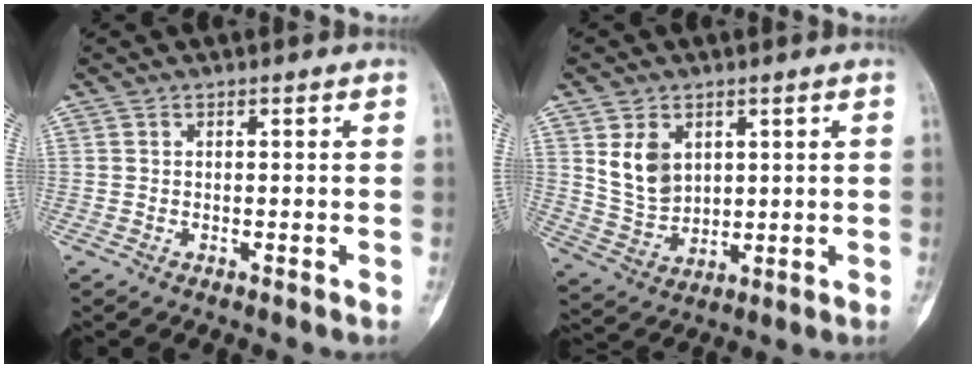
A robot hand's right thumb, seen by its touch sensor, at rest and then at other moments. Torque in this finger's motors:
{"motor_torque": [0.99, 1.25, 0.32, -0.15, 0.03]}